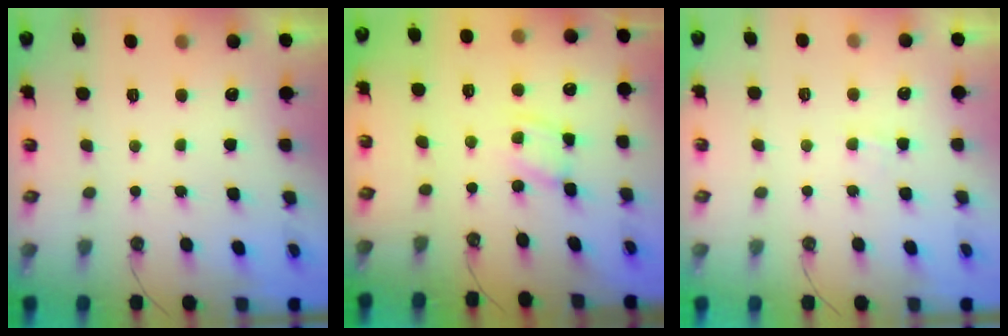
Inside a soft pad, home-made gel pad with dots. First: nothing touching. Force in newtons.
{"total": 2.4, "press": 2.4, "slide": 0.1}
{"total": 2.8, "press": 2.8, "slide": 0.4}